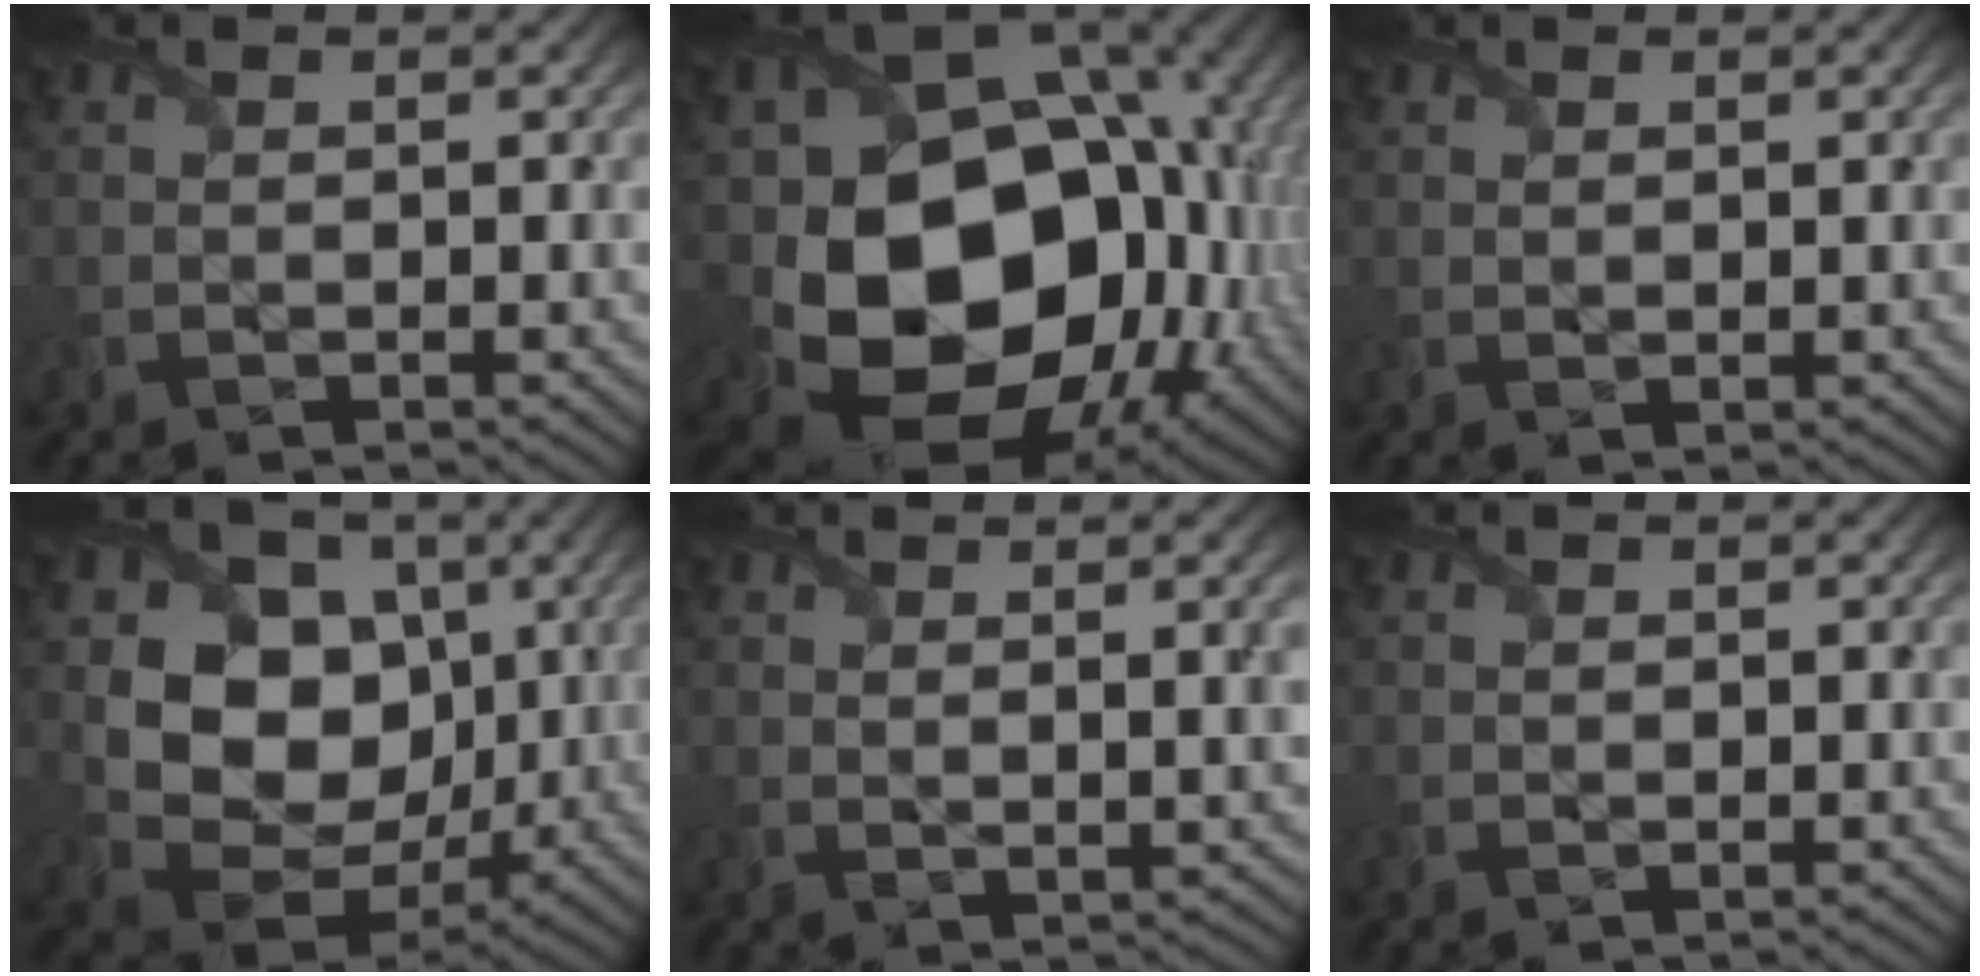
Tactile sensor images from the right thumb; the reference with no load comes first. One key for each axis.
{"total": 19.7, "fx": -1.9, "fy": 15.4, "fz": 12.2, "tx": -0.228, "ty": -0.063, "tz": 0.016}
{"total": 1.1, "fx": 0.8, "fy": 0.4, "fz": 0.6, "tx": -0.015, "ty": -0.003, "tz": 0.019}
{"total": 13.0, "fx": 2.1, "fy": 10.6, "fz": 7.2, "tx": -0.146, "ty": -0.018, "tz": 0.031}
{"total": 4.3, "fx": 2.1, "fy": 1.1, "fz": 3.6, "tx": -0.065, "ty": 0.003, "tz": 0.038}
{"total": 0.7, "fx": 0.6, "fy": 0.3, "fz": 0.4, "tx": -0.010, "ty": -0.002, "tz": 0.014}